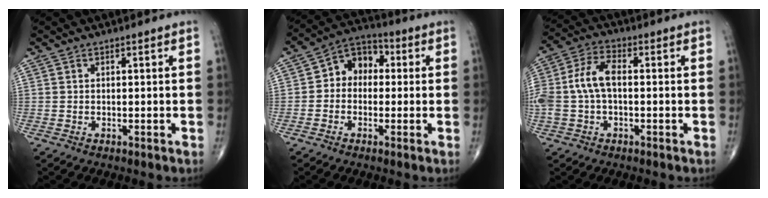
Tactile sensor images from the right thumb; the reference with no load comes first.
{"total": 8.0, "force": [0.4, 6.1, 5.1], "torque": [-0.045, 0.031, -0.010]}
{"total": 9.5, "force": [-0.2, 5.3, 7.8], "torque": [-0.180, 0.030, -0.007]}